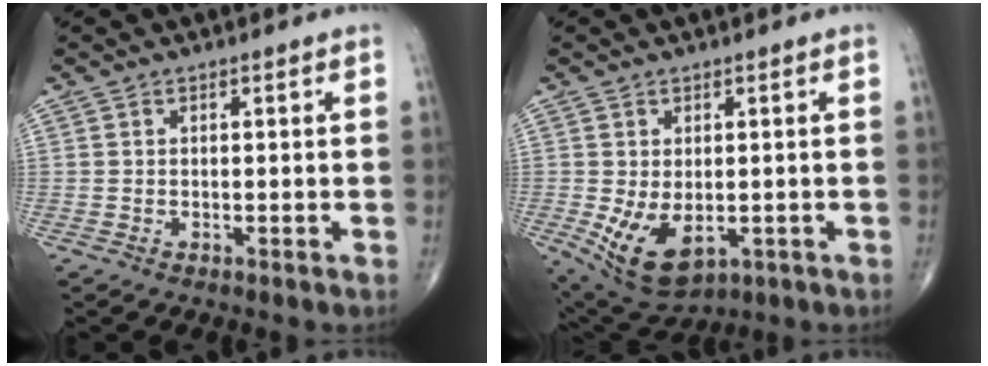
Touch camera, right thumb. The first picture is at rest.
{"total": 9.4, "force": [-1.8, 5.5, 7.3], "torque": [-0.123, -0.013, -0.010]}